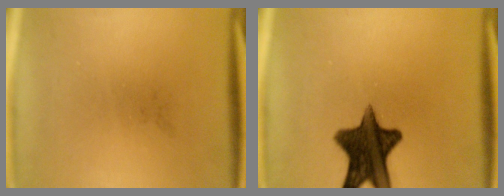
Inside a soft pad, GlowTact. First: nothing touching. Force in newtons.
{"total": 12.8}